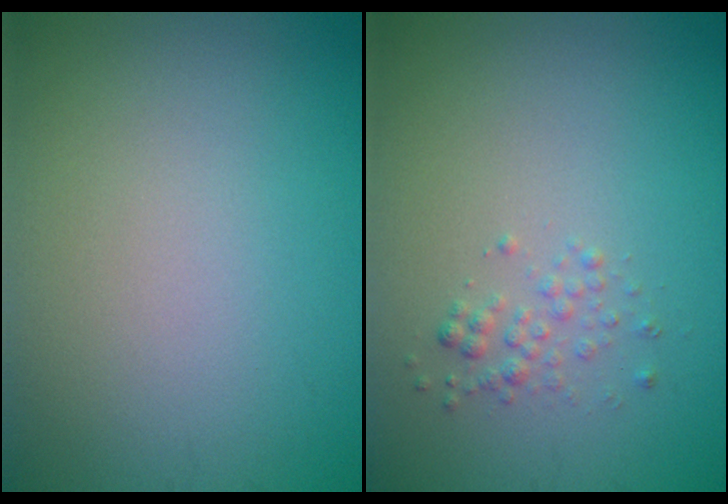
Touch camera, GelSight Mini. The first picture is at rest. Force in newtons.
{"total": 1.2, "press": 1.2, "slide": 0.1}